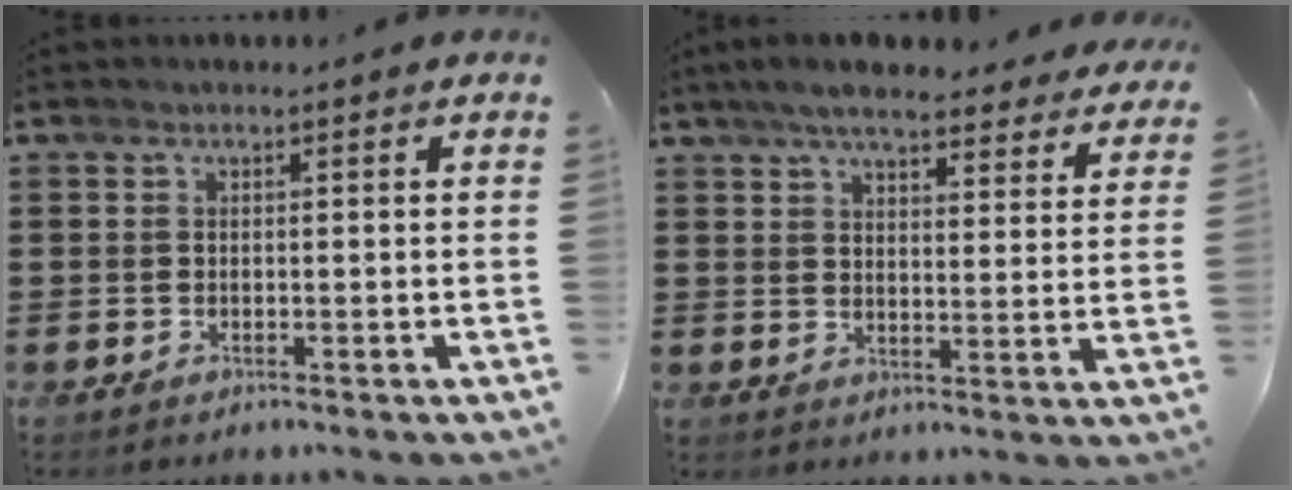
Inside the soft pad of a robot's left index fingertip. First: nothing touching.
{"total": 6.1, "force": [5.6, 0.6, 2.5], "torque": [-0.068, -0.018, 0.101]}